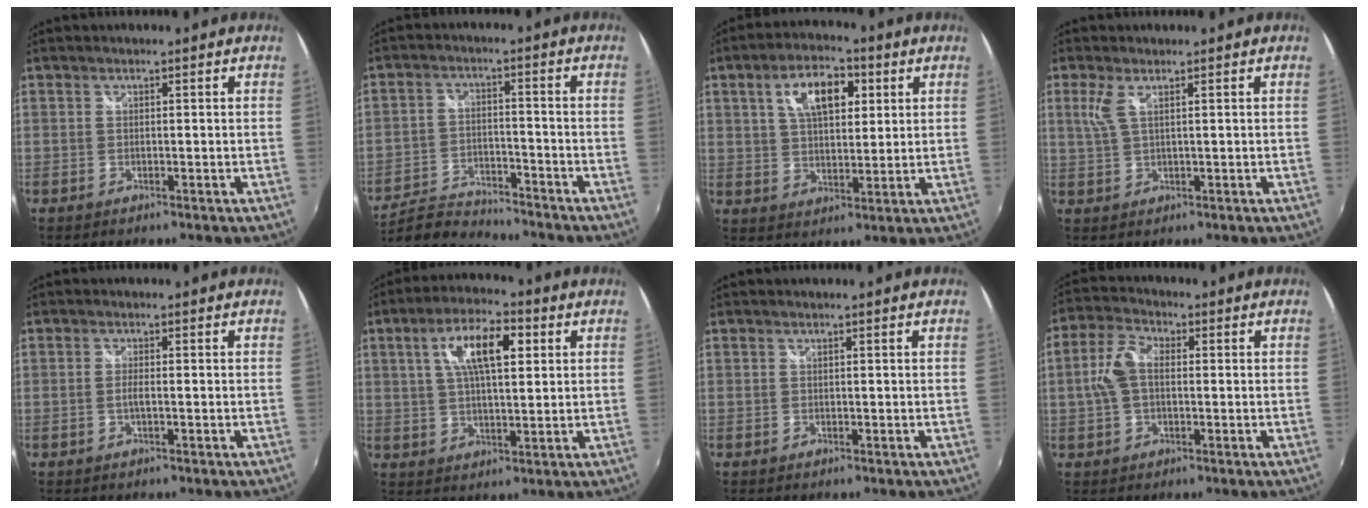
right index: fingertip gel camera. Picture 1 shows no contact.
{"total": 10.9, "force": [-10.2, 2.6, 2.9], "torque": [-0.087, -0.006, -0.178]}
{"total": 10.5, "force": [4.0, 5.4, 8.1], "torque": [-0.138, 0.026, 0.068]}
{"total": 3.0, "force": [1.4, 0.6, 2.6], "torque": [-0.058, 0.002, 0.032]}
{"total": 1.2, "force": [-0.3, 0.0, 1.2], "torque": [-0.024, -0.002, -0.007]}
{"total": 10.8, "force": [3.6, 4.0, 9.4], "torque": [-0.169, 0.020, 0.060]}
{"total": 0.0}
{"total": 6.8, "force": [0.1, 4.2, 5.4], "torque": [-0.117, 0.017, 0.001]}